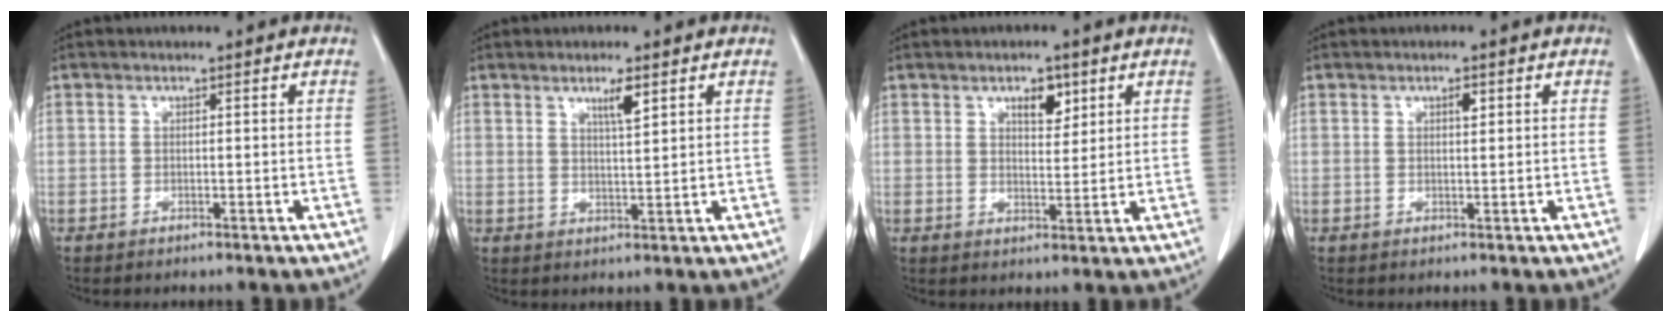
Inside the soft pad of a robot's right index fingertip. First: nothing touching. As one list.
[{"total": 3.2, "force": [1.9, 0.2, 2.6], "torque": [-0.047, -0.004, 0.034]}, {"total": 4.1, "force": [2.2, 1.9, 2.9], "torque": [-0.043, -0.002, 0.037]}, {"total": 1.2, "force": [0.5, 0.4, 1.0], "torque": [-0.018, 0.000, 0.007]}]